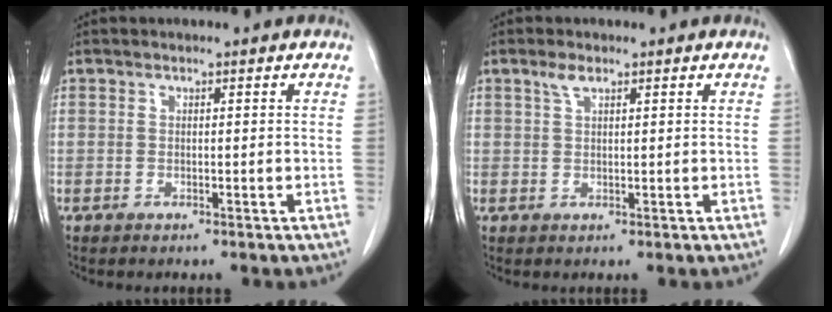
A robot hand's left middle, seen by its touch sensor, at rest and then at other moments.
{"total": 1.7, "force": [1.2, 0.5, 1.2], "torque": [-0.026, 0.005, 0.024]}